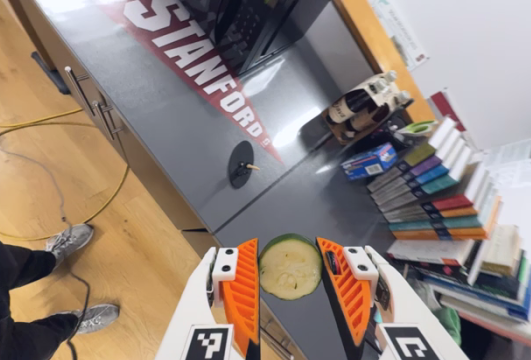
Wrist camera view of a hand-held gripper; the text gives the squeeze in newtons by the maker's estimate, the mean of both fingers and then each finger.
{"total": 8.3, "left": 8.9, "right": 7.8}